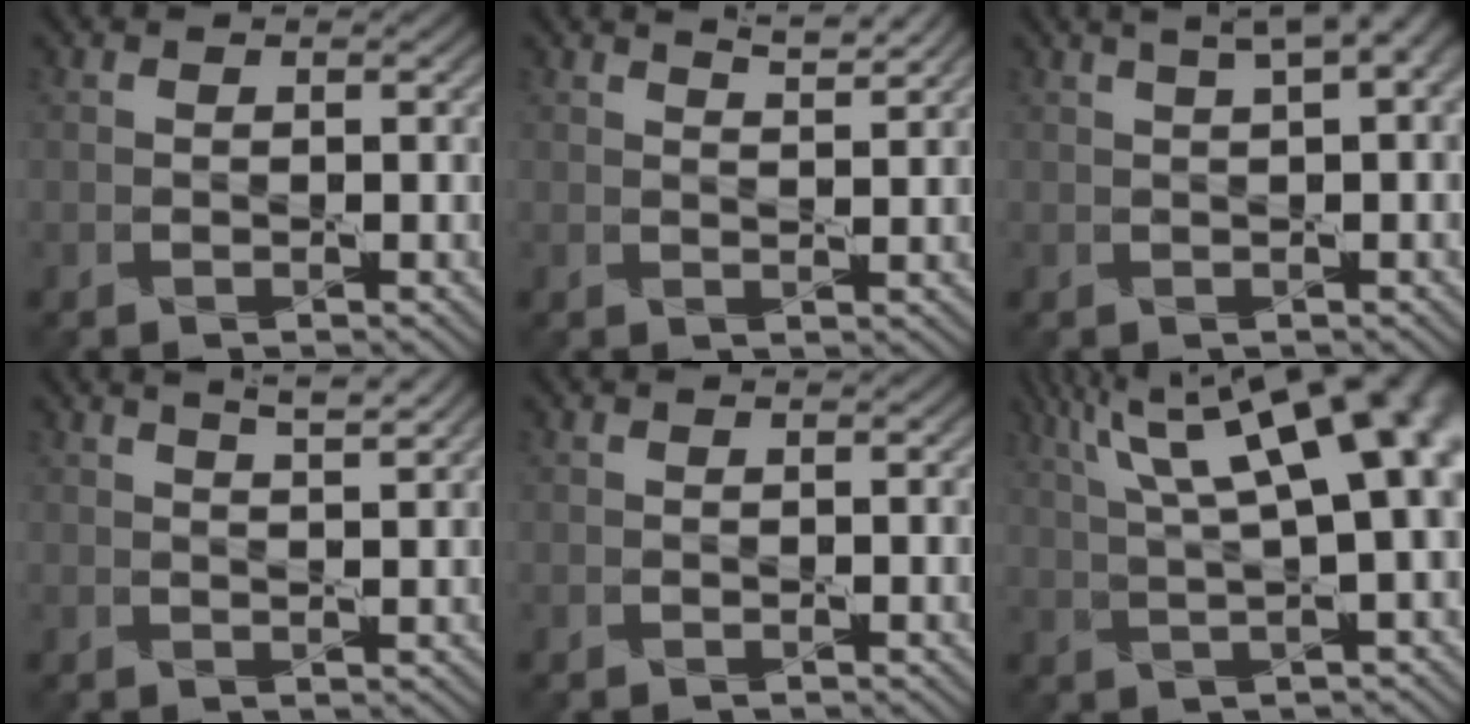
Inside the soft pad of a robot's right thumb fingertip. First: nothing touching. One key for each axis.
{"total": 2.8, "fx": 2.3, "fy": 0.5, "fz": 1.6, "tx": -0.023, "ty": -0.002, "tz": 0.036}
{"total": 5.8, "fx": 2.6, "fy": 1.7, "fz": 4.9, "tx": -0.062, "ty": 0.024, "tz": 0.029}
{"total": 3.7, "fx": 2.6, "fy": 0.7, "fz": 2.4, "tx": -0.027, "ty": 0.006, "tz": 0.029}
{"total": 0.0}
{"total": 17.4, "fx": 7.0, "fy": 5.5, "fz": 15.0, "tx": -0.220, "ty": 0.056, "tz": 0.107}